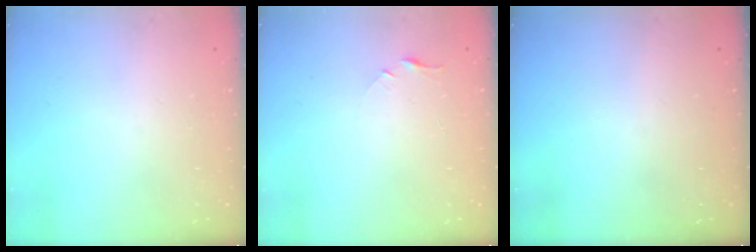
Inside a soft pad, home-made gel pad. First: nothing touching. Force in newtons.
{"total": 2.8, "press": 2.7, "slide": 0.4}
{"total": 0.0}